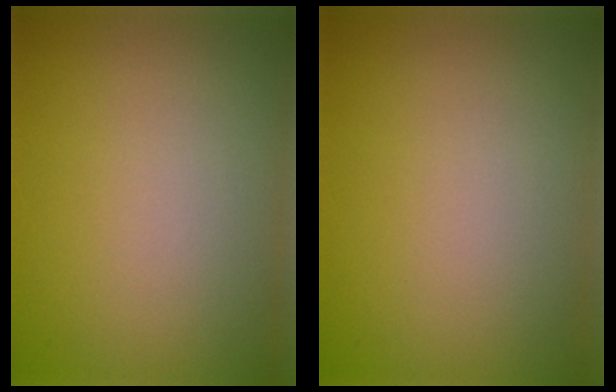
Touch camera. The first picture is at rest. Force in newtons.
{"total": 0.0}